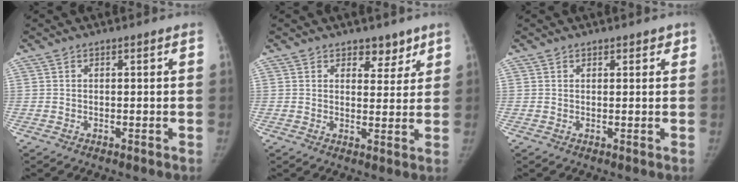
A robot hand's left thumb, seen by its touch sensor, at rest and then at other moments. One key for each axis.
{"total": 4.4, "fx": 3.2, "fy": 2.7, "fz": 1.5, "tx": 0.012, "ty": -0.020, "tz": 0.047}
{"total": 1.4, "fx": 1.0, "fy": 0.9, "fz": 0.2, "tx": 0.018, "ty": -0.005, "tz": 0.008}